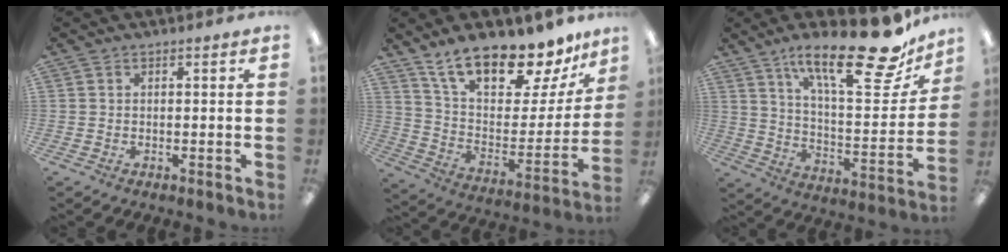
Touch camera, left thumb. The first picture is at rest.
{"total": 21.3, "force": [16.9, 7.1, 10.7], "torque": [-0.181, -0.113, 0.294]}
{"total": 23.6, "force": [16.5, 6.6, 15.6], "torque": [-0.231, -0.109, 0.265]}